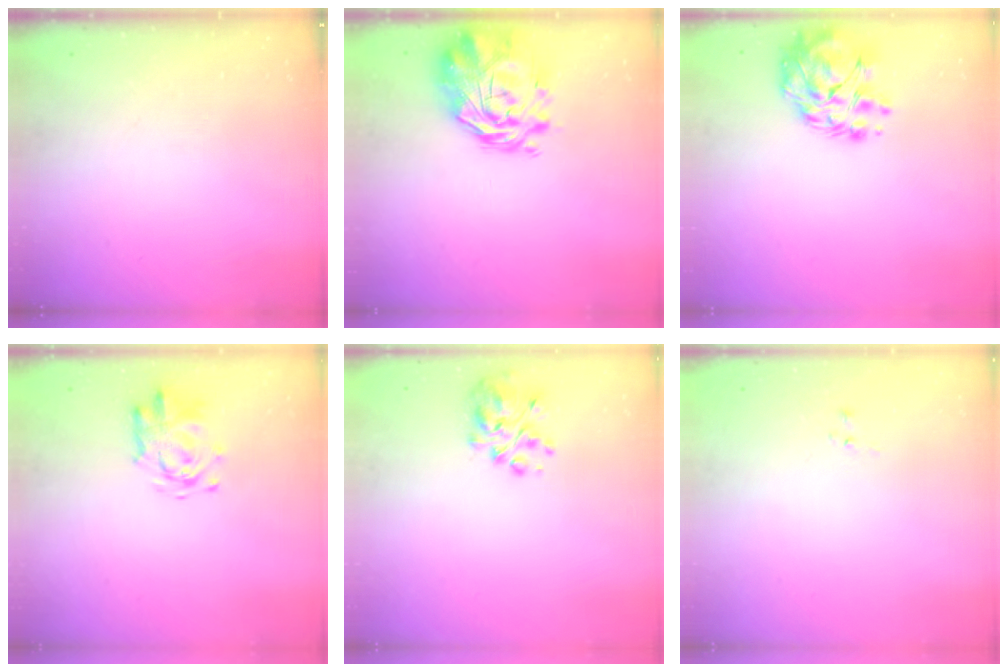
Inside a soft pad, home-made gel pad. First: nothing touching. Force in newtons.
{"total": 3.3, "press": 3.0, "slide": 1.5}
{"total": 10.4, "press": 9.8, "slide": 3.6}
{"total": 3.8, "press": 3.7, "slide": 1.1}
{"total": 6.3, "press": 6.0, "slide": 1.8}
{"total": 0.0}